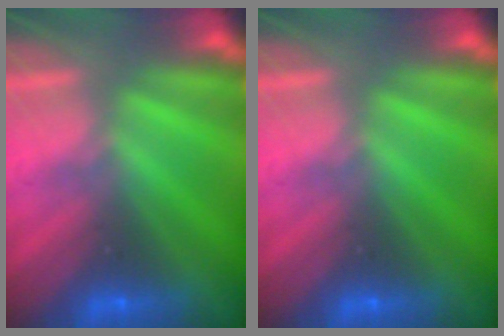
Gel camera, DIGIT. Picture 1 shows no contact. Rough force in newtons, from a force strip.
{"total": 0.0}